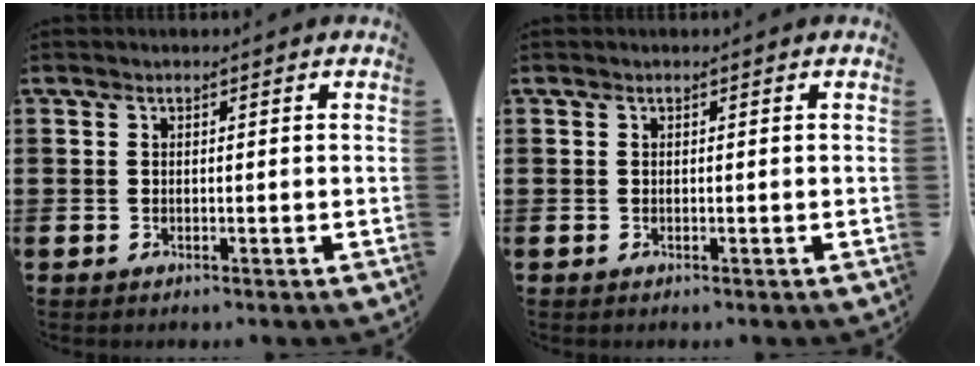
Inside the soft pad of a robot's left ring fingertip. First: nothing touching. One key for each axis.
{"total": 0.0}